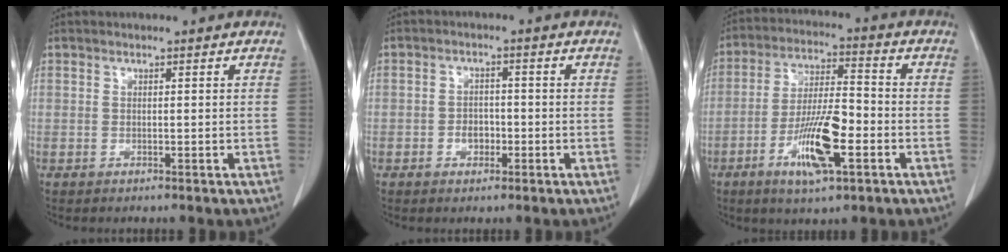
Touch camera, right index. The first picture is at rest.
{"total": 2.6, "force": [-1.1, 1.9, 1.6], "torque": [-0.019, 0.006, -0.015]}
{"total": 11.7, "force": [-4.5, 2.4, 10.5], "torque": [-0.198, -0.005, -0.080]}